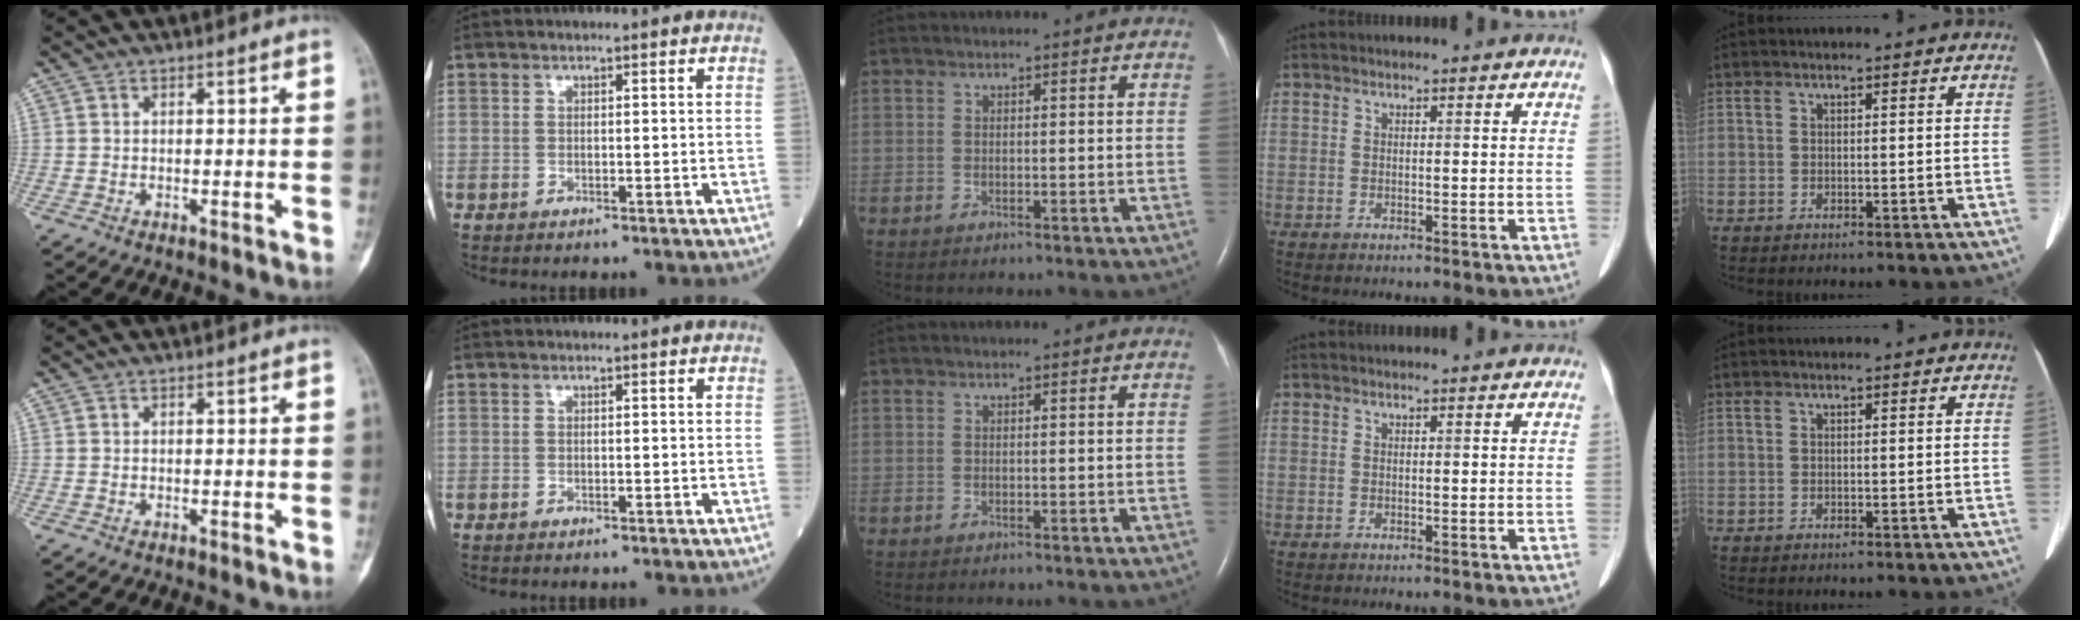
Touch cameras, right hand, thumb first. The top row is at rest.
{}